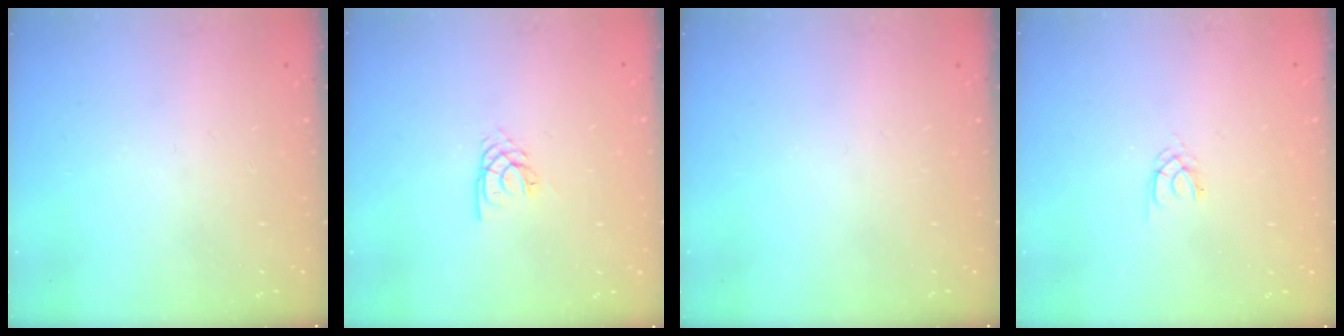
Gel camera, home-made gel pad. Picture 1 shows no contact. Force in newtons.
{"total": 2.1, "press": 2.1, "slide": 0.2}
{"total": 0.0}
{"total": 1.3, "press": 1.2, "slide": 0.3}